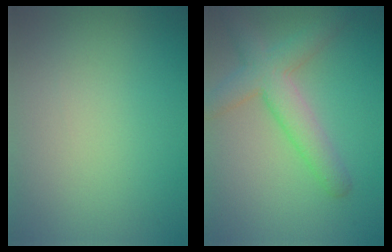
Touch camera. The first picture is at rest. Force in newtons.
{"total": 4.7, "press": 4.7, "slide": 0.2}